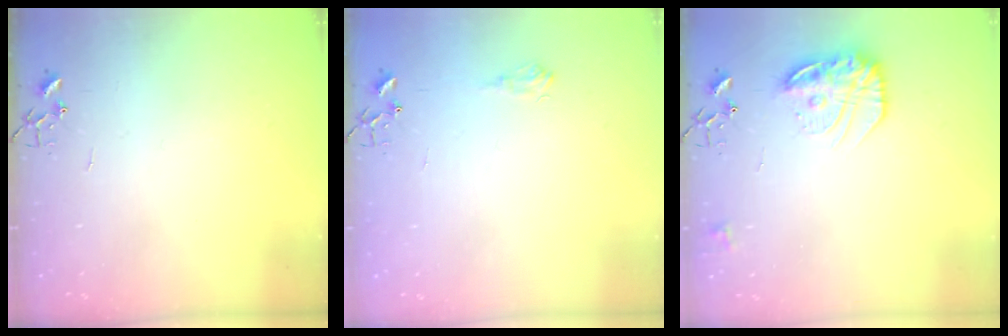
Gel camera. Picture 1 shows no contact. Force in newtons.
{"total": 6.2, "press": 6.1, "slide": 0.8}
{"total": 15.4, "press": 15.3, "slide": 1.0}